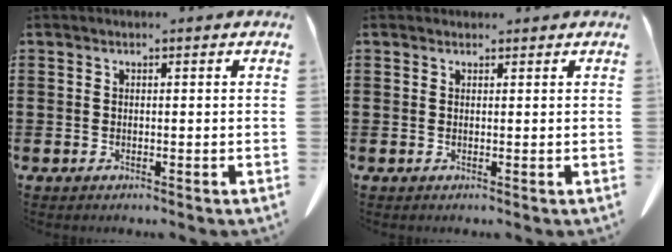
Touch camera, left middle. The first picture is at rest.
{"total": 0.8, "force": [0.7, 0.3, 0.1], "torque": [0.005, -0.004, 0.013]}